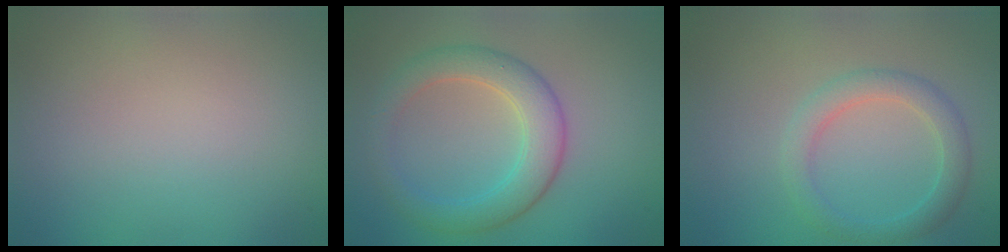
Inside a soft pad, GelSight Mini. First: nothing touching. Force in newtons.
{"total": 4.6, "press": 4.6, "slide": 0.0}
{"total": 2.9, "press": 2.9, "slide": 0.1}